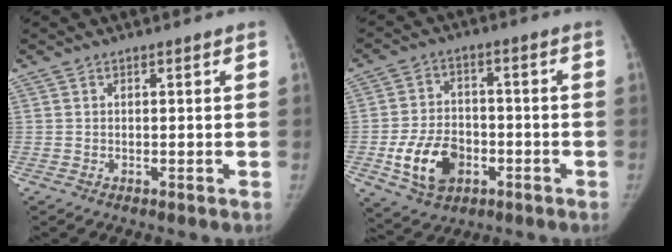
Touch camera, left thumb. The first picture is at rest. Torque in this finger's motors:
{"motor_torque": [-0.11, 0.91, 0.45, -0.36, 0.19]}